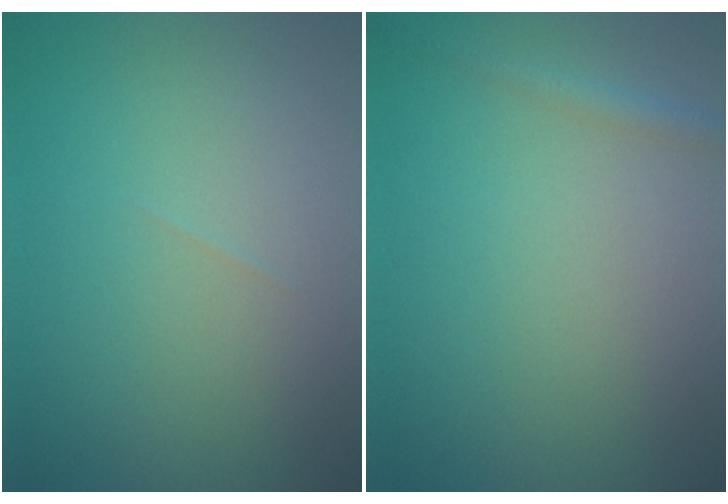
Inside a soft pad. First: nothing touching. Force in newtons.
{"total": 1.3, "press": 1.3, "slide": 0.1}